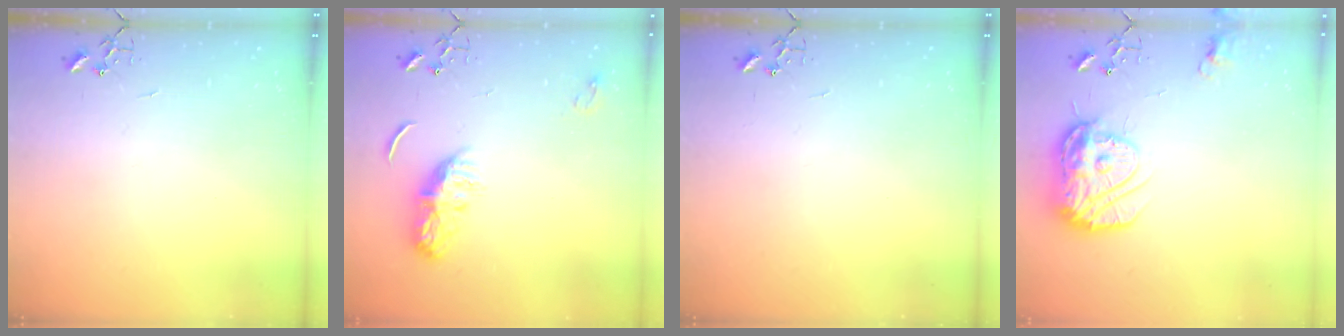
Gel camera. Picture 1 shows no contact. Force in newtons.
{"total": 8.9, "press": 8.9, "slide": 0.1}
{"total": 0.0}
{"total": 15.0, "press": 14.9, "slide": 1.1}